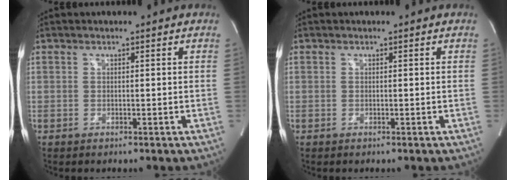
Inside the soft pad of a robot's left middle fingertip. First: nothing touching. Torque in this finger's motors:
{"motor_torque": [0.01, -0.19, 0.00, 0.00]}